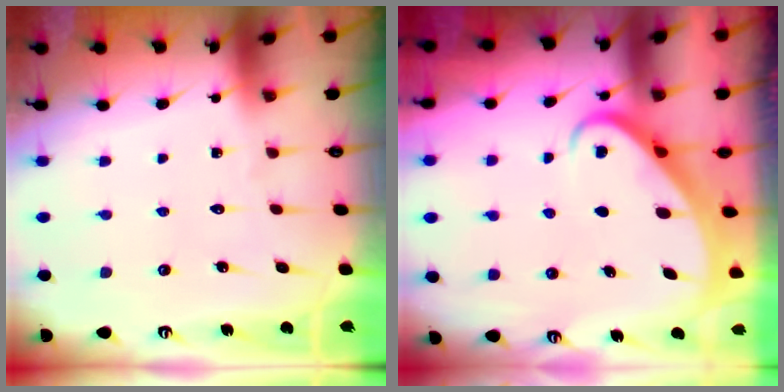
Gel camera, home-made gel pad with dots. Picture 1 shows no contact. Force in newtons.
{"total": 2.3, "press": 2.3, "slide": 0.3}